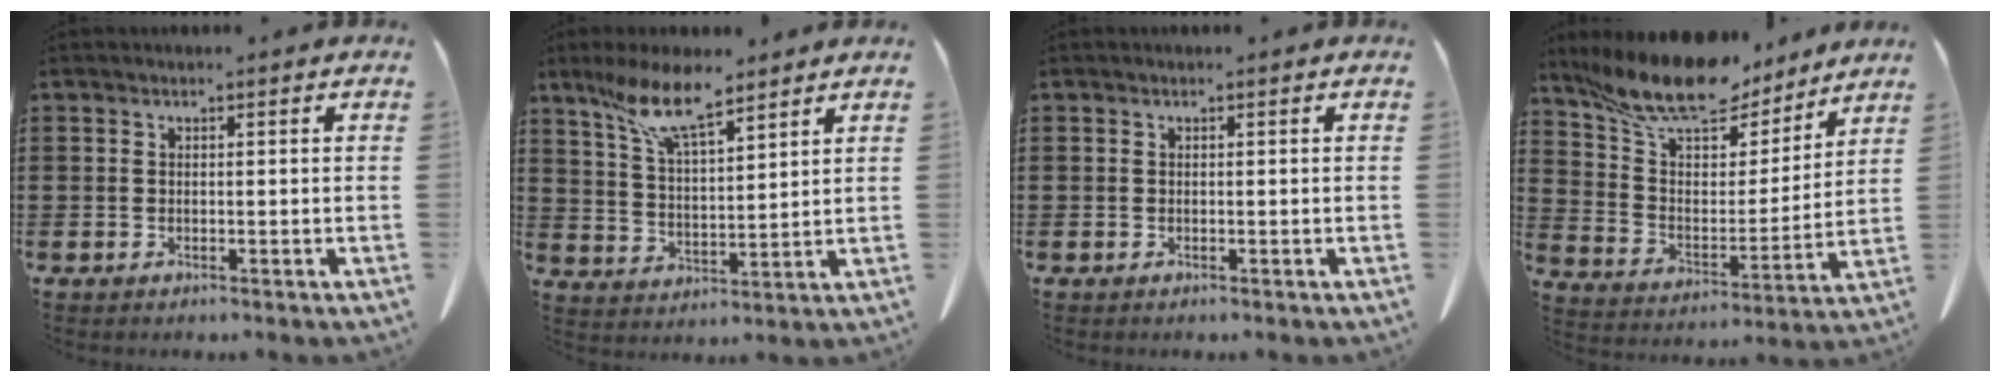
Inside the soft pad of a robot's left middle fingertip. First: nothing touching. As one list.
[{"total": 9.6, "force": [7.2, 2.4, 5.8], "torque": [-0.131, -0.016, 0.134]}, {"total": 0.0}, {"total": 13.0, "force": [10.8, 4.3, 5.7], "torque": [-0.144, -0.060, 0.192]}]